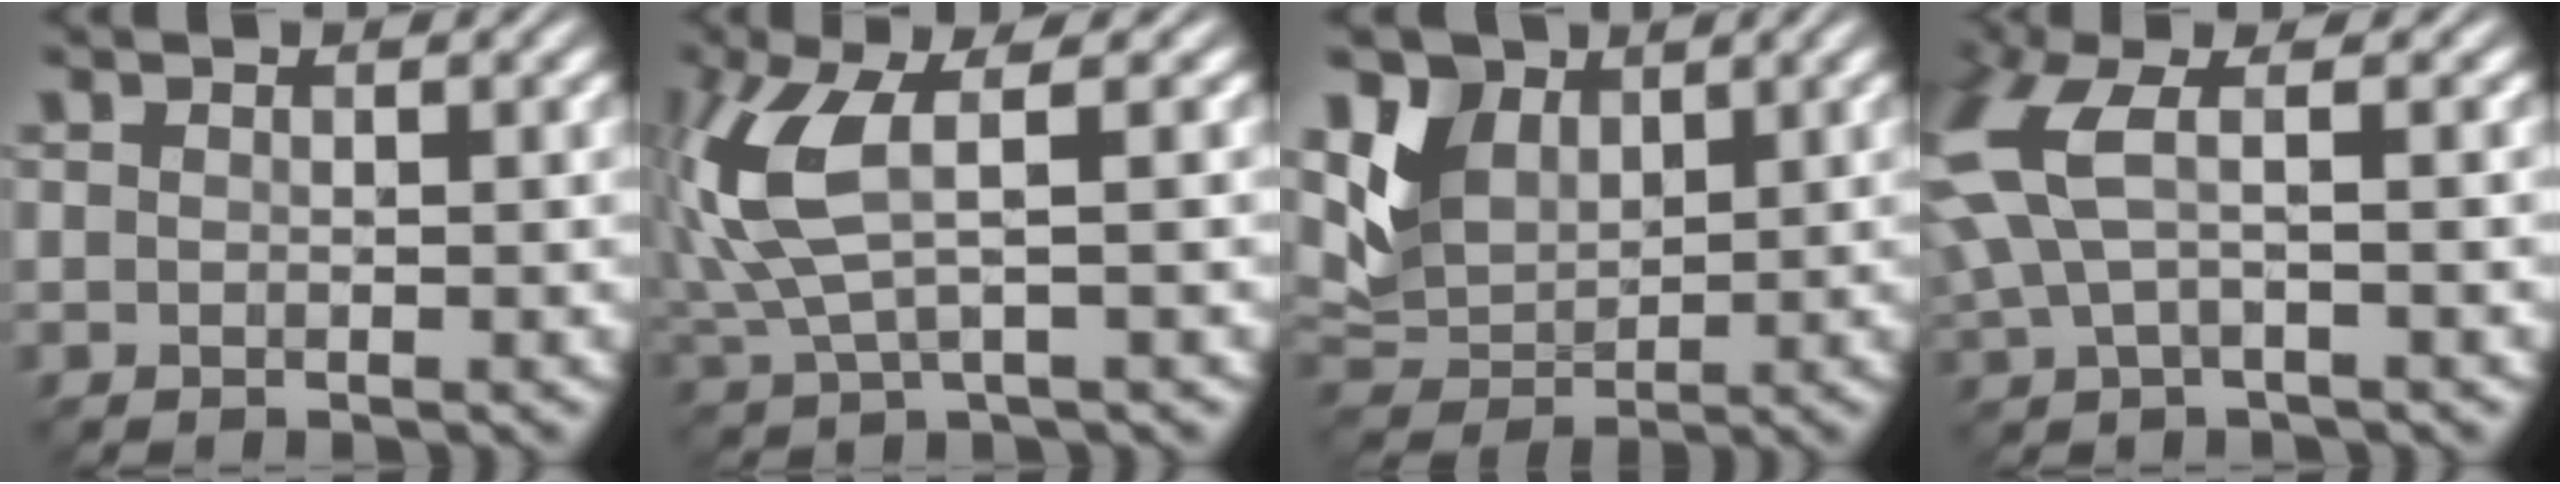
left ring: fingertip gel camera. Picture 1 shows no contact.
{"total": 6.5, "force": [1.1, 2.4, 5.9], "torque": [-0.166, 0.004, 0.026]}
{"total": 4.5, "force": [2.5, 3.3, 1.8], "torque": [-0.054, -0.001, 0.053]}
{"total": 4.7, "force": [1.0, 1.9, 4.2], "torque": [-0.120, 0.009, 0.018]}